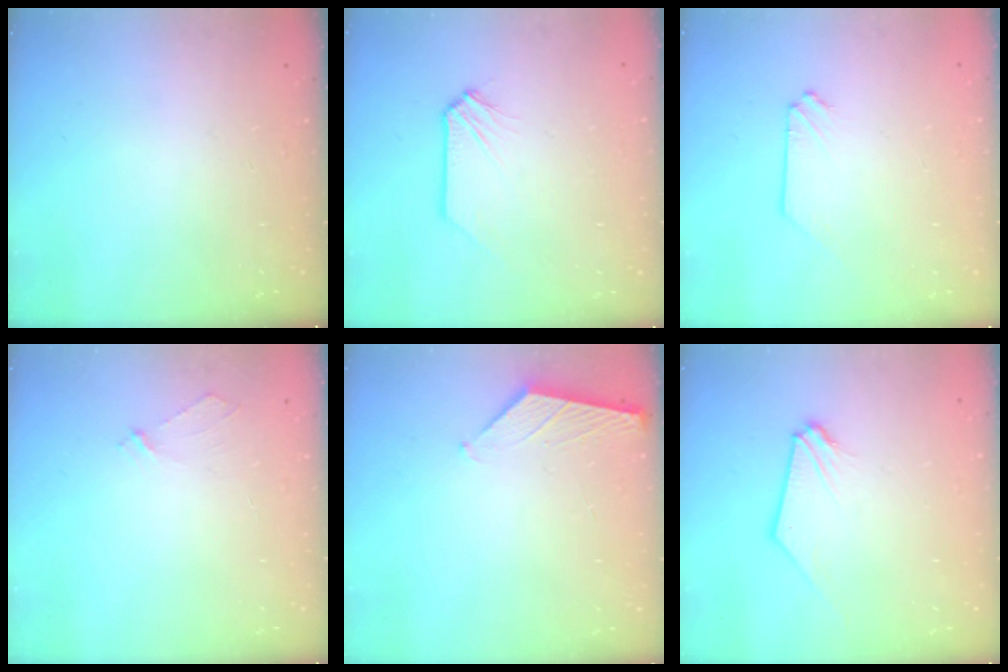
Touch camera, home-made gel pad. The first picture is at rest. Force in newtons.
{"total": 0.0}
{"total": 0.0}
{"total": 2.2, "press": 2.2, "slide": 0.2}
{"total": 1.3, "press": 1.3, "slide": 0.2}
{"total": 0.7, "press": 0.7, "slide": 0.1}